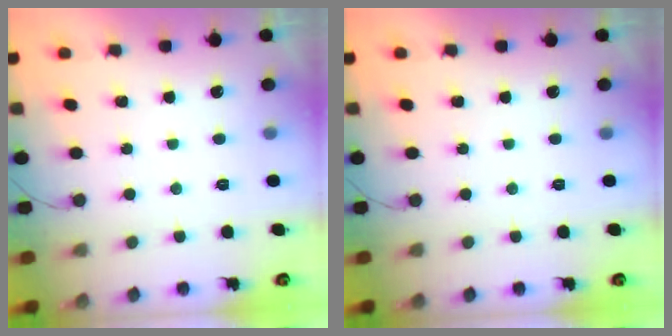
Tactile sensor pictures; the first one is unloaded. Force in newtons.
{"total": 0.0}